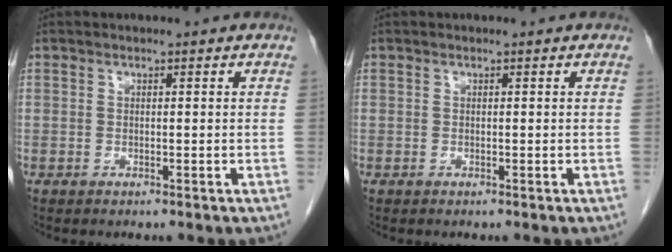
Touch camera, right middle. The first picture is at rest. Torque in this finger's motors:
{"motor_torque": [-0.08, 0.08, 0.00, -0.01]}